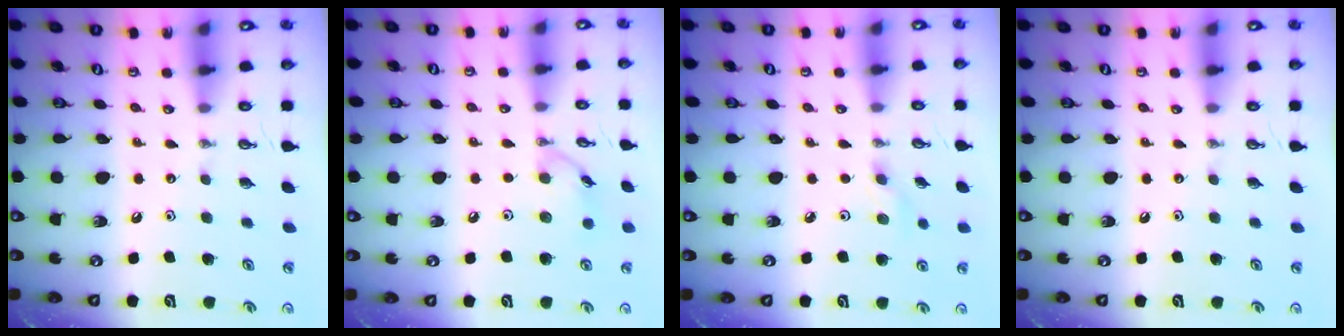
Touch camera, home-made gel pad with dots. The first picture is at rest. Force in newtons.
{"total": 8.2, "press": 8.1, "slide": 0.6}
{"total": 2.8, "press": 2.7, "slide": 0.8}
{"total": 0.0}